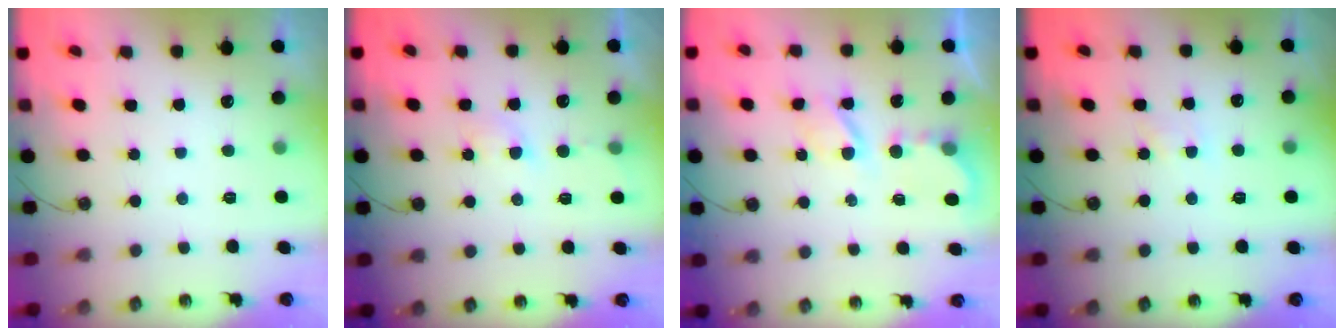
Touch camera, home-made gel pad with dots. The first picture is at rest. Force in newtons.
{"total": 3.5, "press": 3.4, "slide": 0.5}
{"total": 5.7, "press": 5.7, "slide": 0.2}
{"total": 4.2, "press": 4.1, "slide": 0.5}